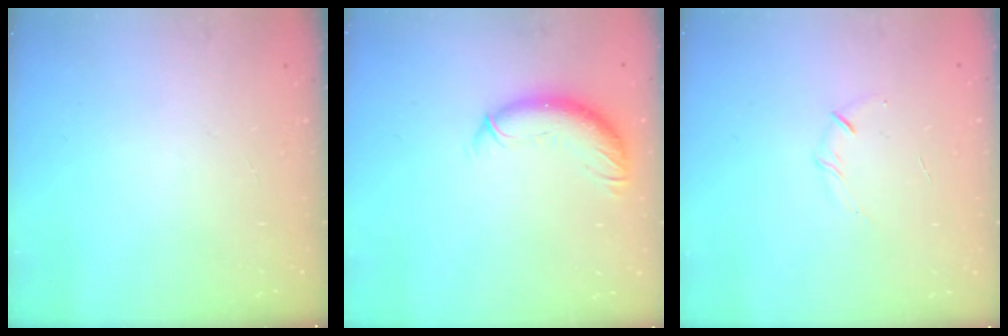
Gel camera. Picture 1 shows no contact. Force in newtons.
{"total": 10.0, "press": 9.8, "slide": 1.9}
{"total": 4.2, "press": 4.0, "slide": 1.0}